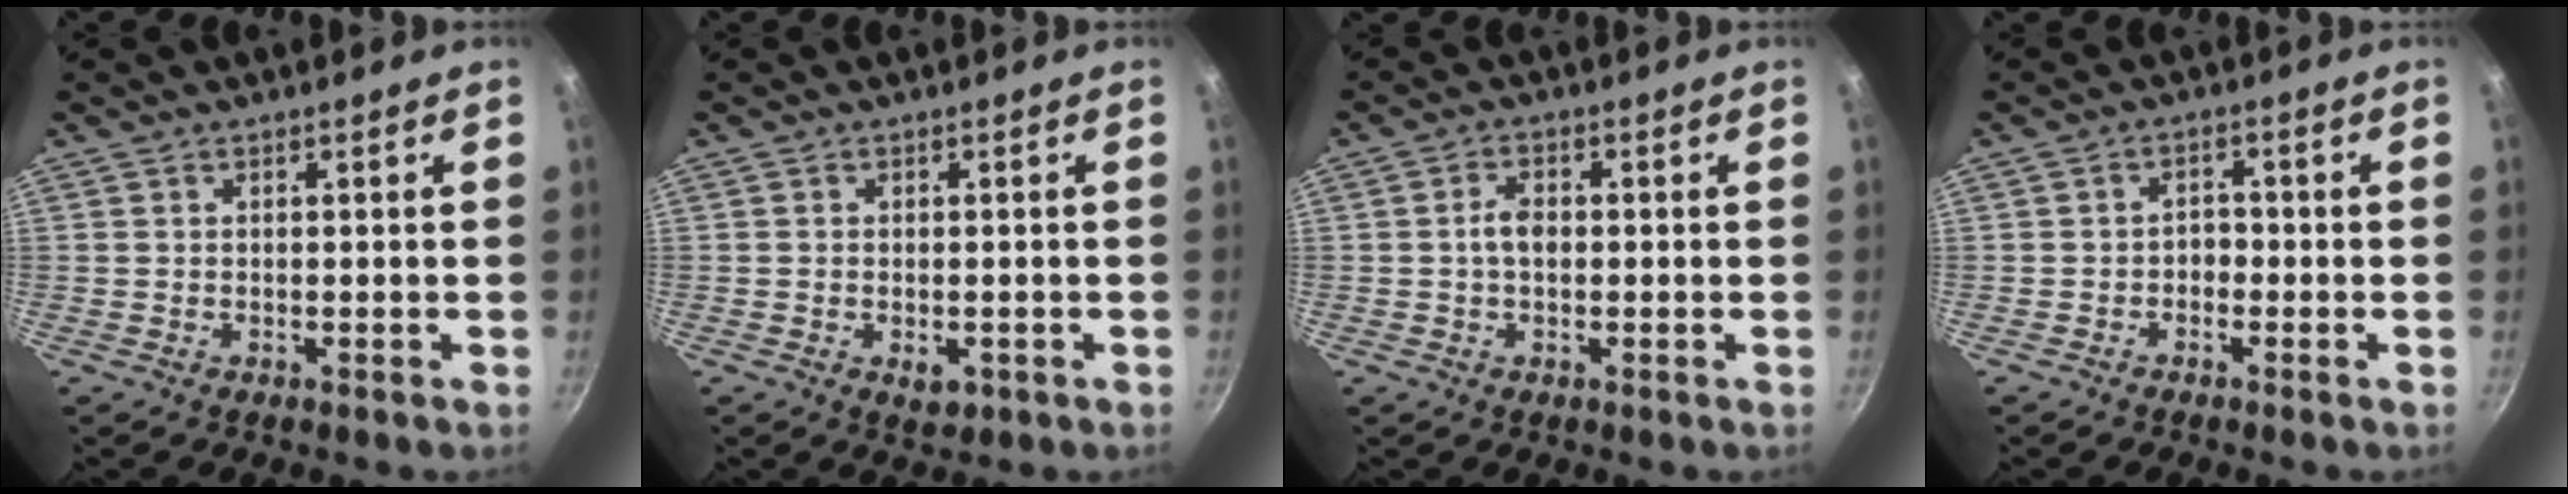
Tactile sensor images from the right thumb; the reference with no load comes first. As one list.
[{"total": 2.7, "force": [-1.0, 1.5, 1.9], "torque": [-0.025, -0.003, -0.014]}, {"total": 3.3, "force": [-0.1, 2.1, 2.6], "torque": [-0.044, 0.011, -0.006]}, {"total": 2.1, "force": [-1.0, 1.5, 1.1], "torque": [-0.004, 0.014, -0.019]}]